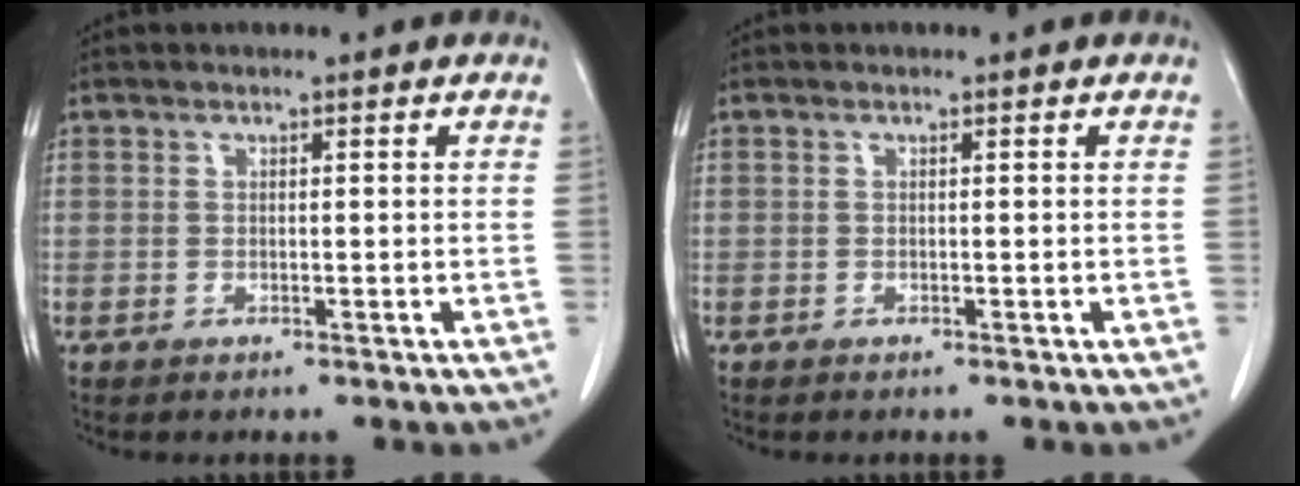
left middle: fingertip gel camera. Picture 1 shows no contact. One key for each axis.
{"total": 0.0}